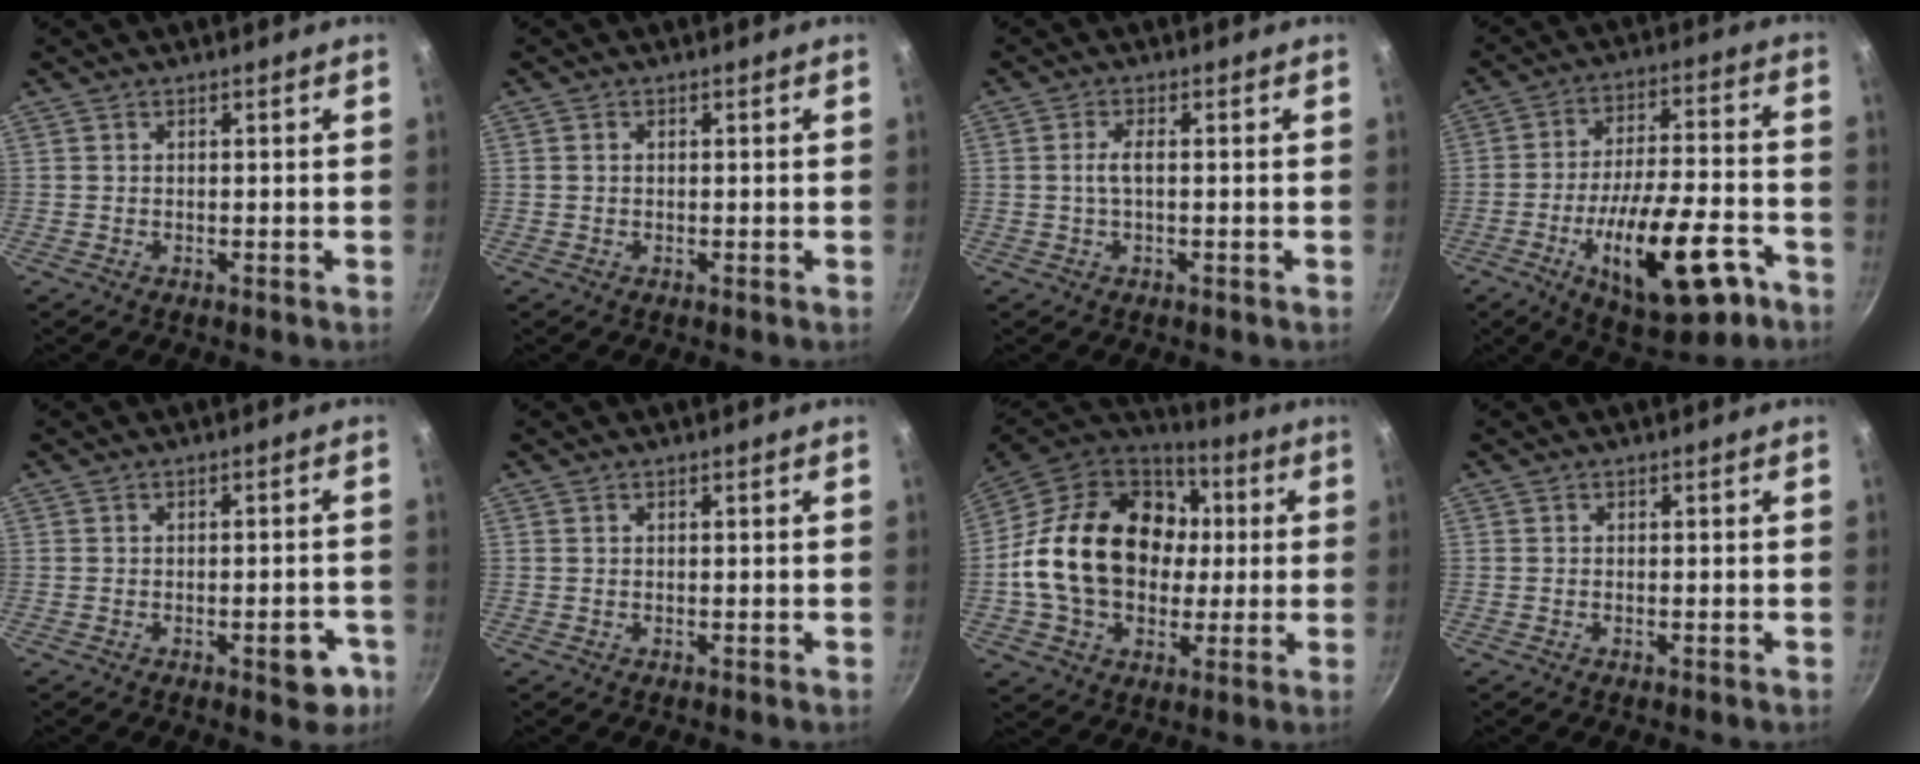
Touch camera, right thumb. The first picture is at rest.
{"total": 0.6, "force": [0.0, 0.5, 0.3], "torque": [-0.004, 0.004, 0.000]}
{"total": 2.6, "force": [-0.1, 0.7, 2.5], "torque": [-0.058, 0.007, -0.003]}
{"total": 21.0, "force": [-9.3, 8.1, 17.1], "torque": [-0.247, 0.045, -0.130]}
{"total": 5.3, "force": [-2.4, 2.4, 4.1], "torque": [-0.026, 0.021, -0.024]}
{"total": 0.0}
{"total": 25.1, "force": [1.4, 18.6, 16.8], "torque": [-0.271, 0.035, 0.024]}
{"total": 0.0}